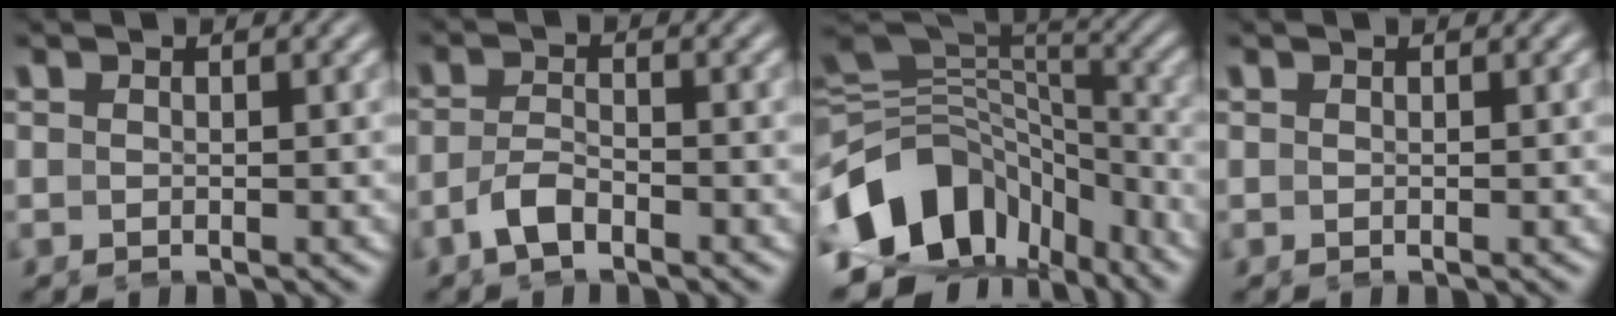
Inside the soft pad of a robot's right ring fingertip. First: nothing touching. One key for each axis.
{"total": 2.5, "fx": -1.9, "fy": 0.7, "fz": 1.4, "tx": -0.022, "ty": -0.005, "tz": -0.031}
{"total": 14.7, "fx": -5.9, "fy": 10.4, "fz": 8.6, "tx": -0.159, "ty": -0.038, "tz": -0.083}
{"total": 0.0}